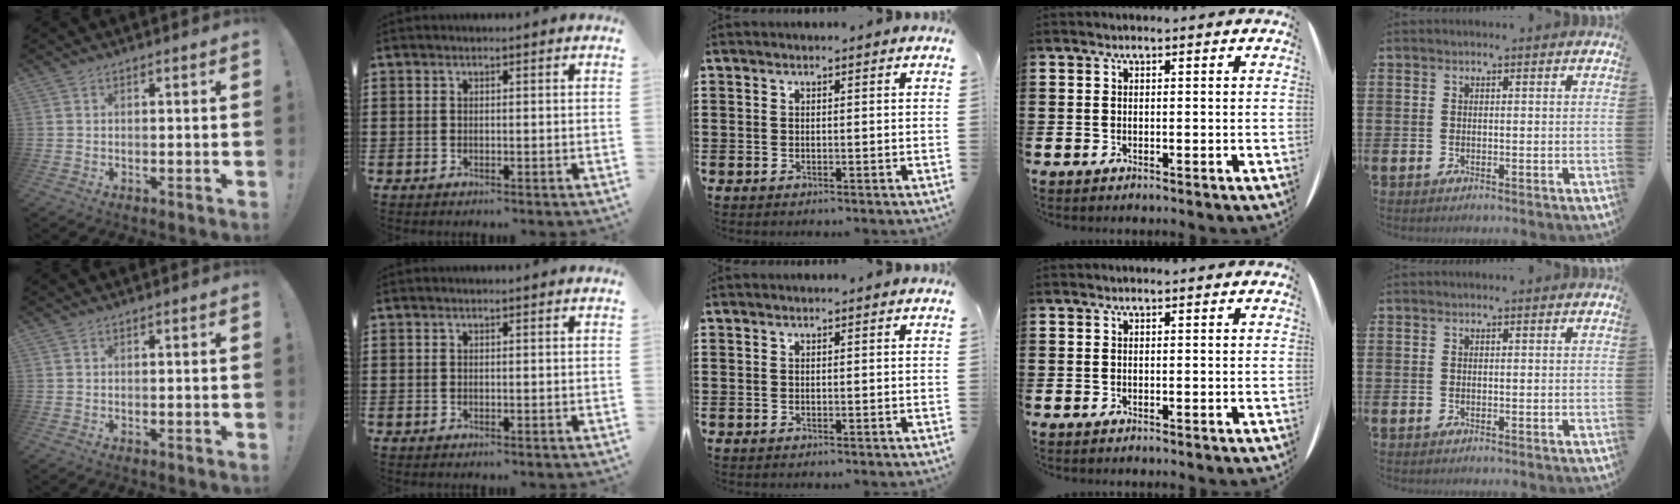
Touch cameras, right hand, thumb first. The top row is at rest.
{}